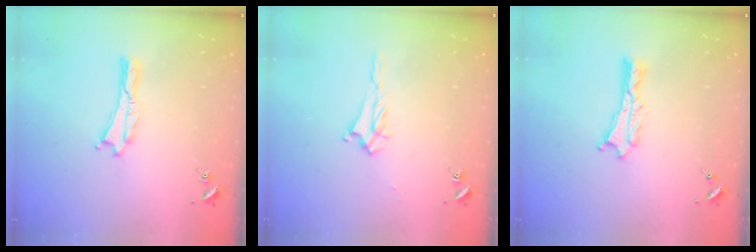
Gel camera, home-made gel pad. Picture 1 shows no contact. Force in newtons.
{"total": 2.4, "press": 2.4, "slide": 0.4}
{"total": 0.7, "press": 0.7, "slide": 0.1}